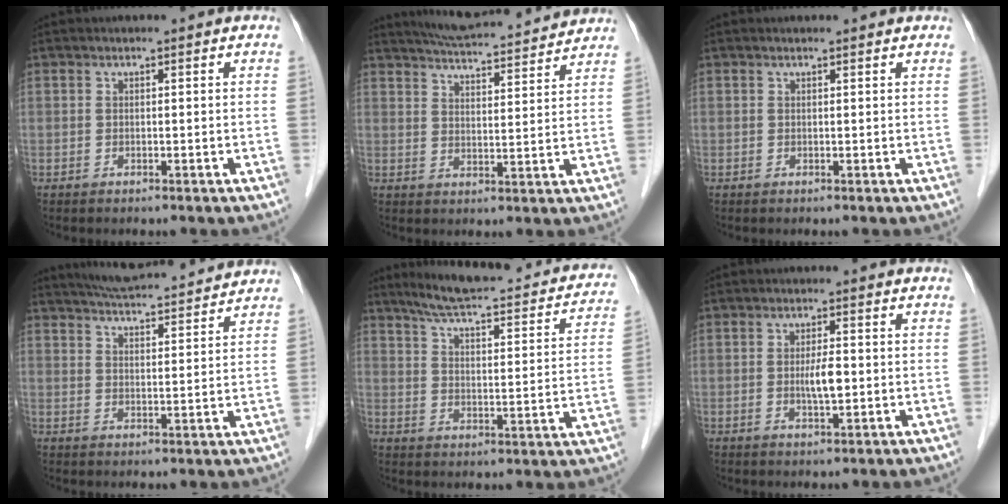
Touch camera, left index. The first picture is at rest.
{"total": 15.7, "force": [14.7, 1.8, 5.2], "torque": [-0.084, 0.021, 0.205]}
{"total": 1.4, "force": [1.4, 0.2, 0.4], "torque": [-0.012, 0.013, 0.014]}
{"total": 13.6, "force": [12.7, 1.3, 4.6], "torque": [-0.079, 0.019, 0.180]}
{"total": 22.3, "force": [19.3, 4.0, 10.4], "torque": [-0.143, -0.004, 0.240]}
{"total": 3.4, "force": [-0.5, 0.7, 3.2], "torque": [-0.064, -0.005, -0.007]}